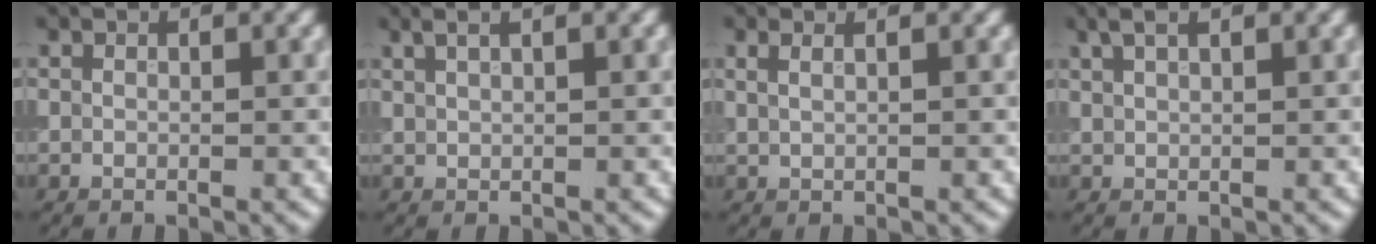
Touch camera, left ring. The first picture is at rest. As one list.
[{"total": 3.1, "force": [1.9, 1.2, 2.1], "torque": [-0.020, 0.008, 0.015]}, {"total": 2.8, "force": [1.6, 1.5, 1.8], "torque": [-0.008, 0.013, -0.002]}, {"total": 2.5, "force": [1.7, 0.7, 1.8], "torque": [-0.027, 0.006, 0.028]}]